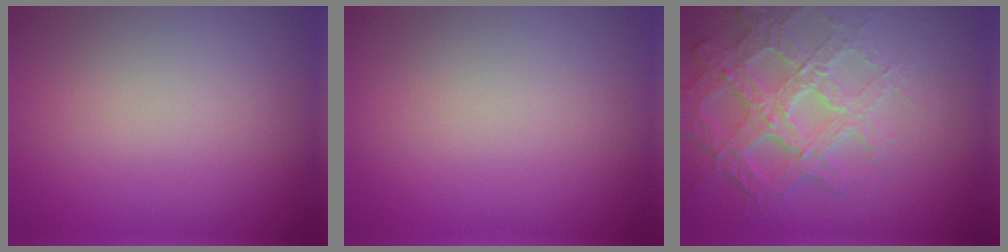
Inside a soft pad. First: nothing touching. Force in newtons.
{"total": 0.0}
{"total": 5.5, "press": 4.7, "slide": 2.8}